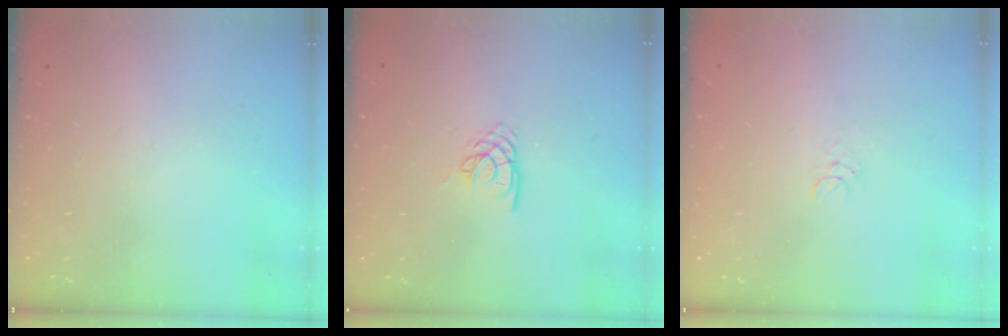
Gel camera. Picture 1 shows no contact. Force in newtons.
{"total": 5.1, "press": 5.1, "slide": 0.4}
{"total": 3.0, "press": 3.0, "slide": 0.2}